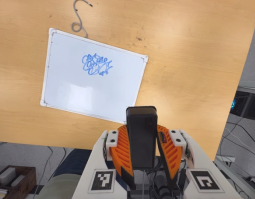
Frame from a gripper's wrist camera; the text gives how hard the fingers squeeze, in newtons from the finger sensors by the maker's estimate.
{"total": 9.6, "left": 8.6, "right": 10.6}